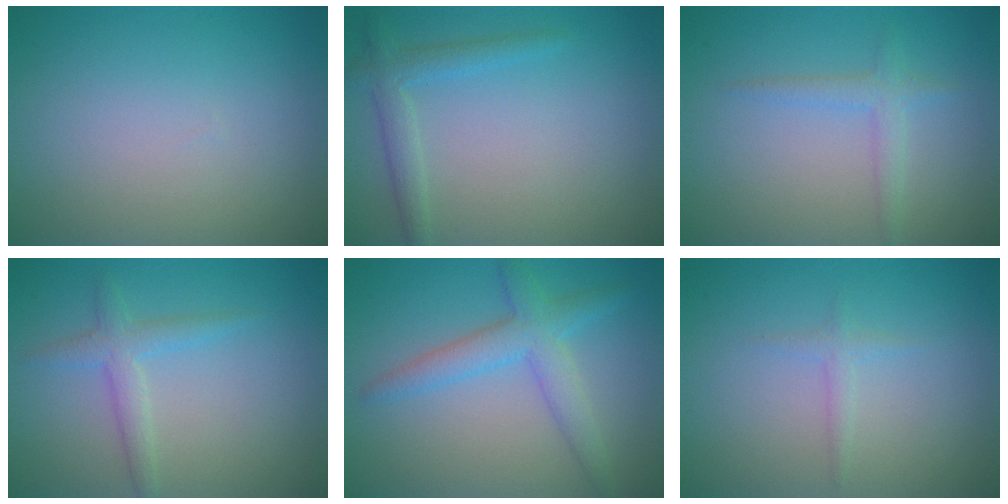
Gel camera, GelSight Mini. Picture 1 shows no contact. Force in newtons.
{"total": 2.3, "press": 2.3, "slide": 0.1}
{"total": 1.8, "press": 1.8, "slide": 0.2}
{"total": 2.3, "press": 2.3, "slide": 0.1}
{"total": 3.8, "press": 3.8, "slide": 0.1}
{"total": 1.0, "press": 1.0, "slide": 0.1}